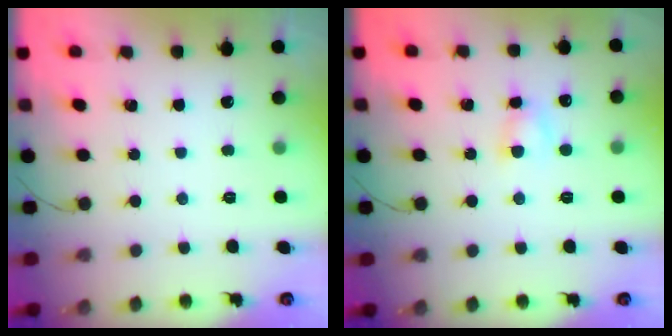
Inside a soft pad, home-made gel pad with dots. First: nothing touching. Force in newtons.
{"total": 3.6, "press": 3.4, "slide": 1.2}